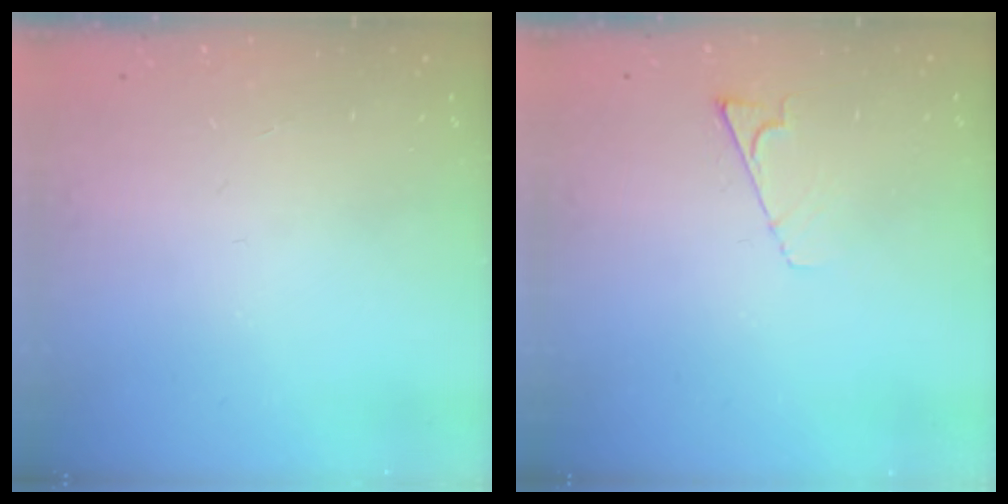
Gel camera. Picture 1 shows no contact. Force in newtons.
{"total": 5.7, "press": 5.6, "slide": 0.7}